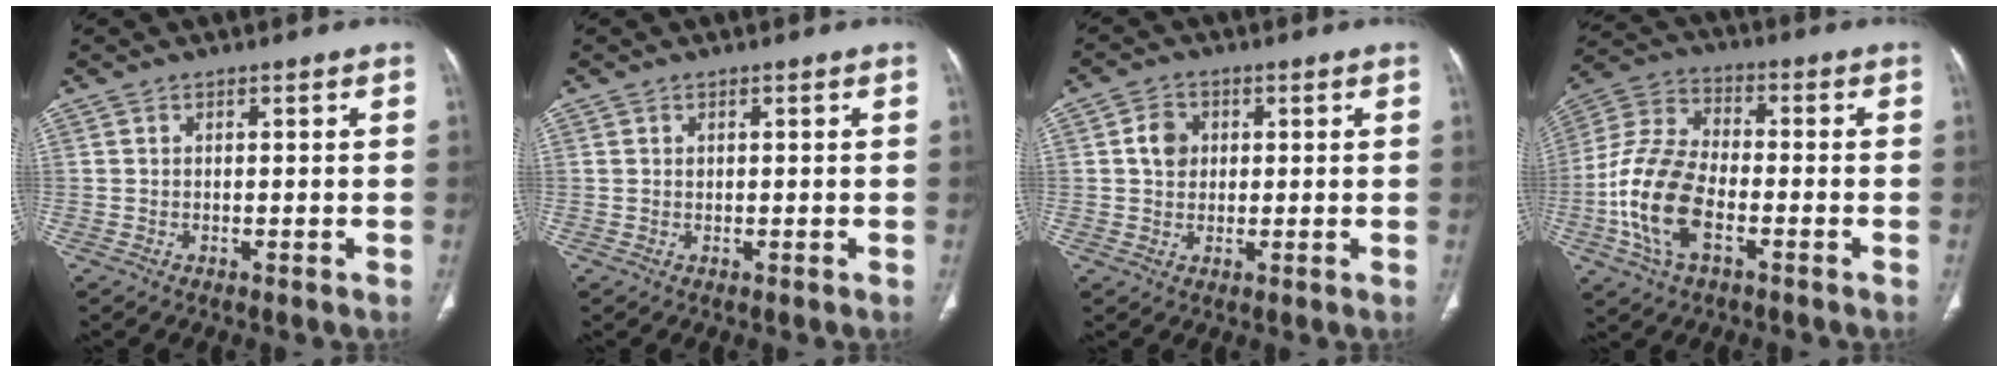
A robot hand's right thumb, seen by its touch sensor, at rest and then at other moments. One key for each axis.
{"total": 0.5, "fx": 0.3, "fy": 0.4, "fz": 0.2, "tx": -0.001, "ty": 0.001, "tz": 0.005}
{"total": 4.1, "fx": 0.8, "fy": 3.4, "fz": 2.2, "tx": -0.027, "ty": 0.002, "tz": 0.011}
{"total": 14.7, "fx": -4.6, "fy": 7.6, "fz": 11.7, "tx": -0.247, "ty": 0.021, "tz": -0.091}